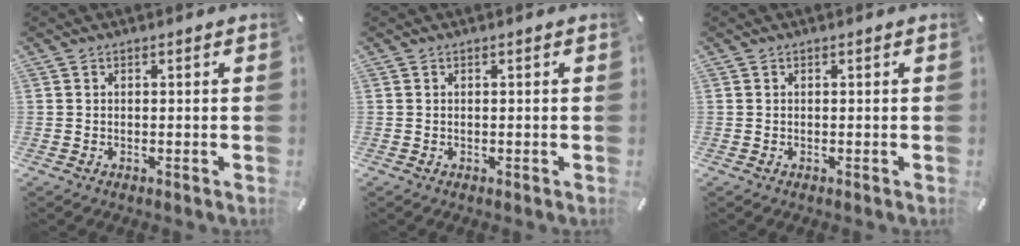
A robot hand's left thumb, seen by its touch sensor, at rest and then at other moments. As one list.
[{"total": 0.0}, {"total": 0.0}]